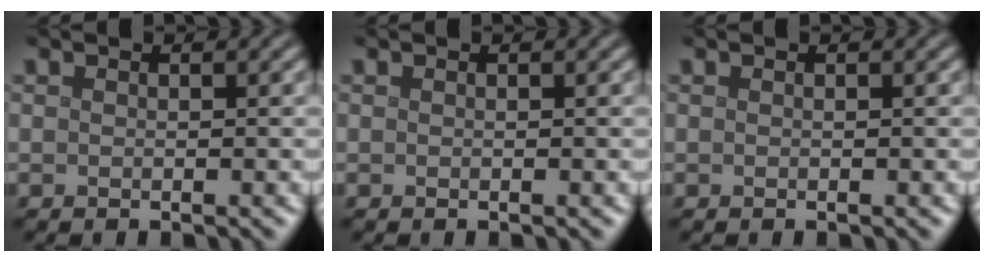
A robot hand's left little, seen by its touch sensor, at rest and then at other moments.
{"total": 0.0}
{"total": 0.0}